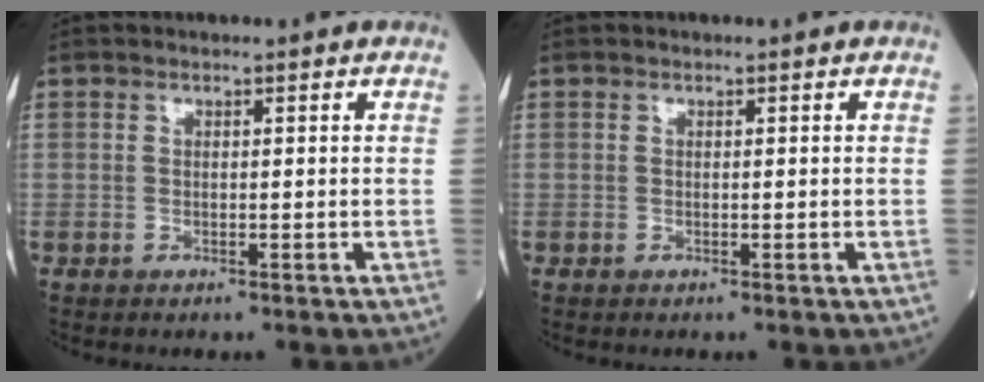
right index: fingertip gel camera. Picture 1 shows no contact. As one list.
[{"total": 0.0}]